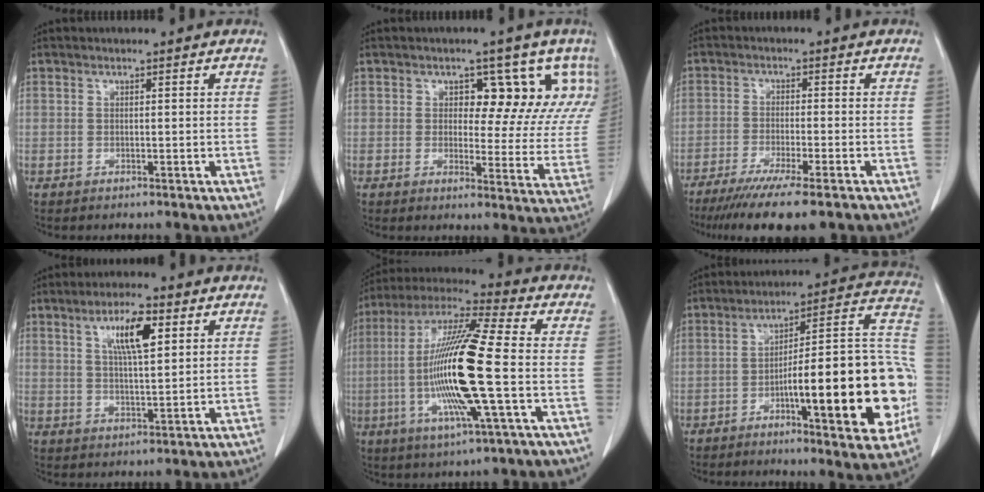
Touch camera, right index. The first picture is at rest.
{"total": 11.2, "force": [5.8, 6.3, 7.2], "torque": [-0.061, 0.000, 0.060]}
{"total": 12.2, "force": [-9.4, 0.5, 7.7], "torque": [-0.111, -0.031, -0.143]}
{"total": 7.4, "force": [3.1, 1.5, 6.6], "torque": [-0.118, 0.002, 0.055]}
{"total": 18.5, "force": [-2.8, 0.7, 18.3], "torque": [-0.373, -0.009, -0.061]}
{"total": 22.8, "force": [-5.8, 3.9, 21.8], "torque": [-0.246, 0.026, -0.074]}